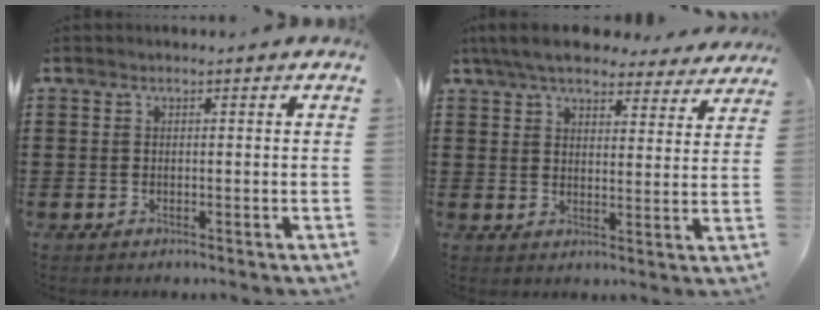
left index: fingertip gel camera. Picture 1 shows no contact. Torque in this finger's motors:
{"motor_torque": [2.14, 0.00, 0.33, -0.13]}